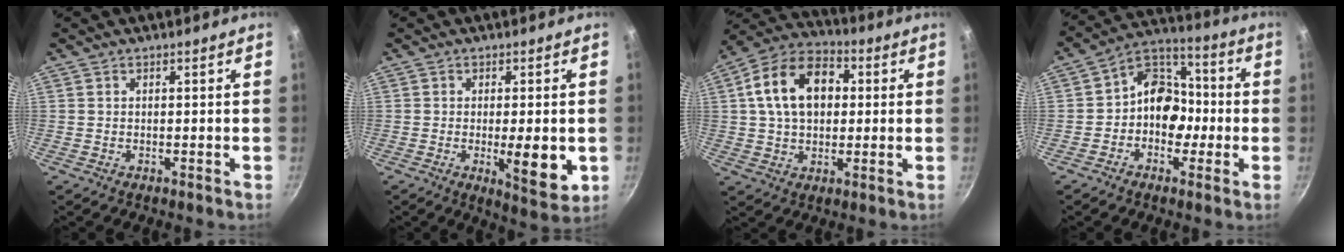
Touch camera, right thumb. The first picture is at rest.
{"total": 8.9, "force": [-1.4, 2.8, 8.3], "torque": [-0.107, -0.013, -0.013]}
{"total": 15.4, "force": [2.7, 10.7, 10.8], "torque": [-0.157, 0.025, 0.031]}
{"total": 11.1, "force": [-1.7, 8.9, 6.4], "torque": [-0.044, 0.044, -0.047]}